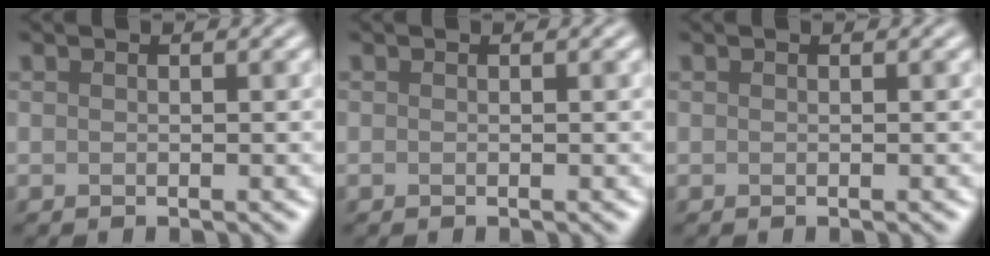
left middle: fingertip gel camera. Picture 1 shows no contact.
{"total": 0.0}
{"total": 0.0}